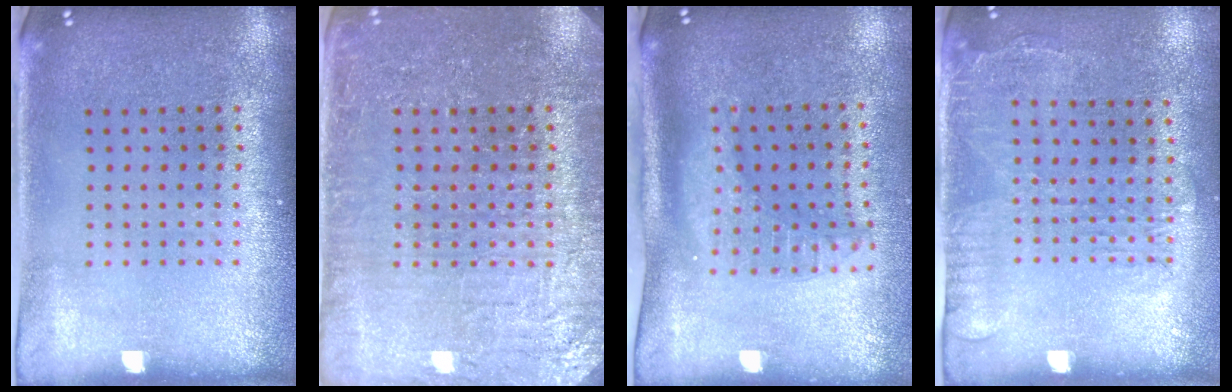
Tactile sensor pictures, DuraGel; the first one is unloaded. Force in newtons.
{"total": 3.8, "press": 3.6, "slide": 1.0}
{"total": 2.0, "press": 1.5, "slide": 1.3}
{"total": 1.7, "press": 1.2, "slide": 1.1}